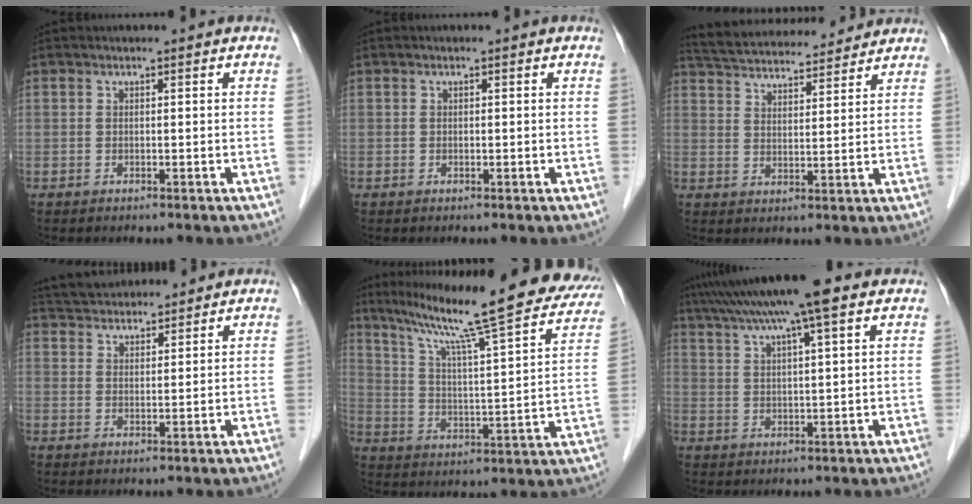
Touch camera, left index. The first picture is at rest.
{"total": 0.0}
{"total": 17.1, "force": [15.9, 3.3, 5.5], "torque": [-0.103, 0.037, 0.240]}
{"total": 10.2, "force": [9.7, 2.2, 2.4], "torque": [-0.042, 0.031, 0.156]}
{"total": 27.7, "force": [22.1, 2.7, 16.5], "torque": [-0.260, -0.010, 0.299]}
{"total": 12.6, "force": [9.4, 0.2, 8.4], "torque": [-0.146, 0.034, 0.140]}